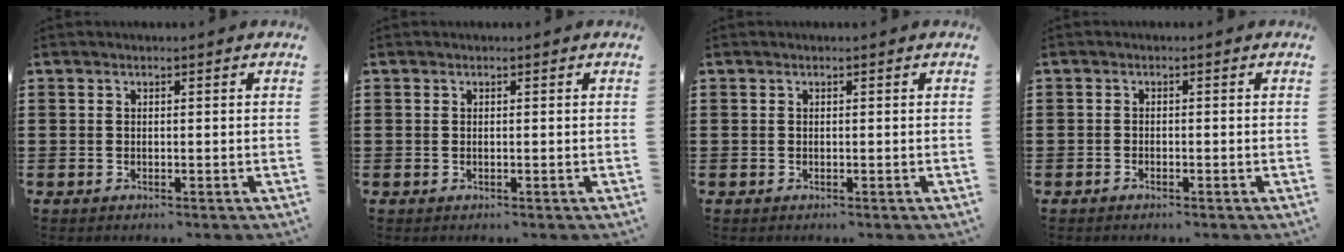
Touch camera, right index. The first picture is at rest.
{"total": 0.0}
{"total": 0.0}
{"total": 0.7, "force": [-0.7, 0.2, 0.1], "torque": [-0.004, 0.000, -0.013]}